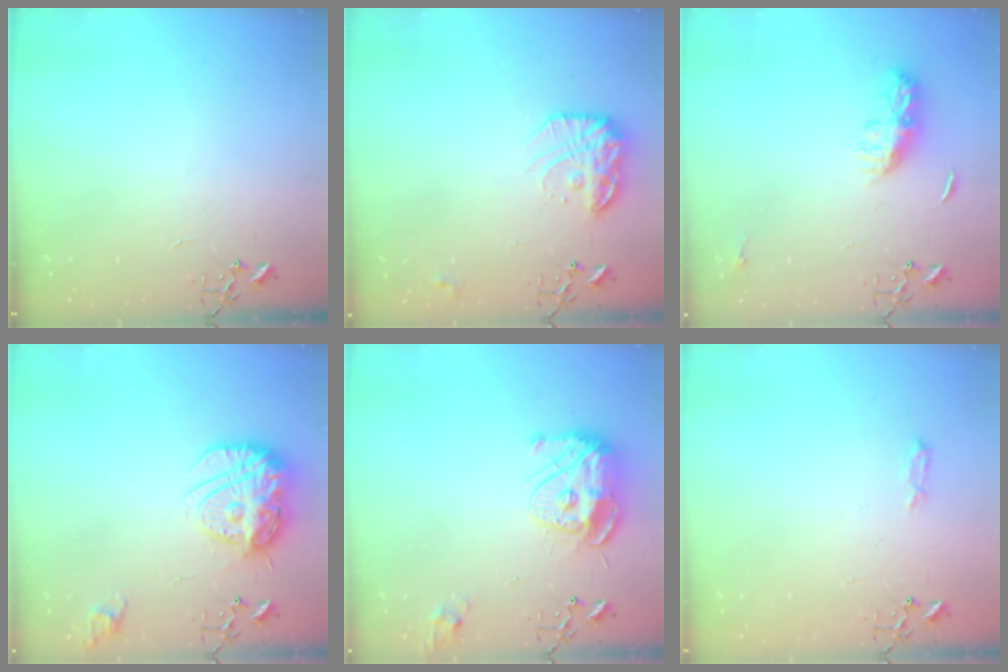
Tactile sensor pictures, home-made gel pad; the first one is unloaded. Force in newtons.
{"total": 15.4, "press": 15.3, "slide": 0.8}
{"total": 9.4, "press": 9.4, "slide": 0.3}
{"total": 16.5, "press": 16.5, "slide": 1.6}
{"total": 13.5, "press": 13.4, "slide": 1.2}
{"total": 4.0, "press": 4.0, "slide": 0.6}